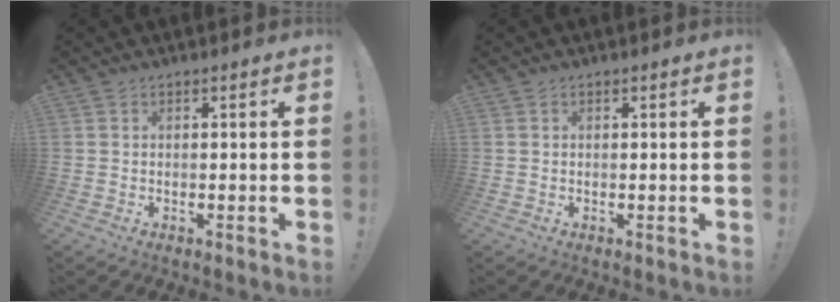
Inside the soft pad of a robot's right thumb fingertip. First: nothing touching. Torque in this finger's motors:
{"motor_torque": [0.08, 0.05, -0.10, 0.07, 0.12]}